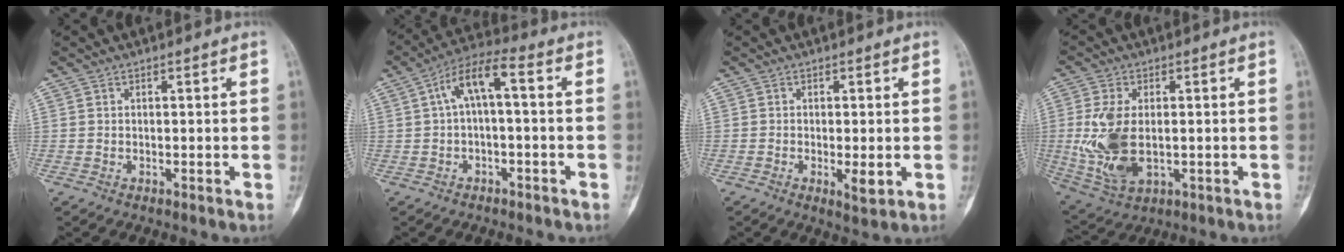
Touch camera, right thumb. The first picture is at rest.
{"total": 7.8, "force": [0.6, 2.6, 7.3], "torque": [-0.141, 0.043, 0.002]}
{"total": 3.1, "force": [-0.7, 1.1, 2.8], "torque": [-0.045, -0.008, -0.010]}
{"total": 12.3, "force": [-0.4, 7.0, 10.1], "torque": [-0.217, -0.011, 0.007]}